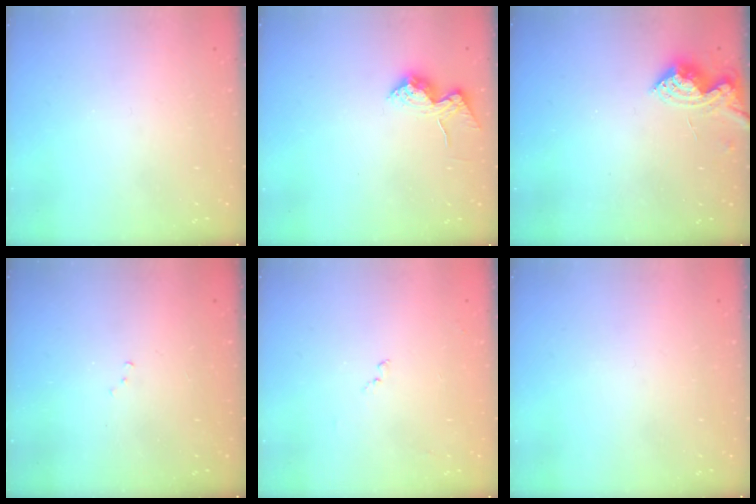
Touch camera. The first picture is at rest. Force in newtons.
{"total": 13.2, "press": 13.2, "slide": 0.8}
{"total": 9.1, "press": 9.1, "slide": 0.3}
{"total": 4.8, "press": 4.7, "slide": 0.8}
{"total": 9.4, "press": 9.3, "slide": 0.7}
{"total": 0.0}